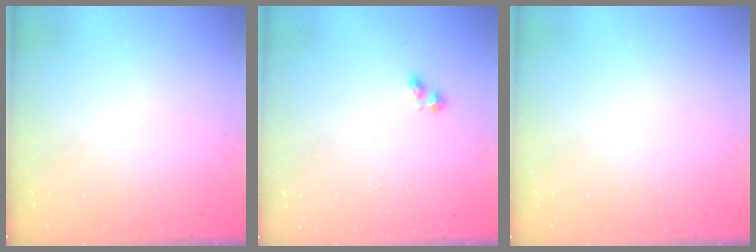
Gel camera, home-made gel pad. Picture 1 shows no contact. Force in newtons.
{"total": 2.6, "press": 2.6, "slide": 0.2}
{"total": 0.0}